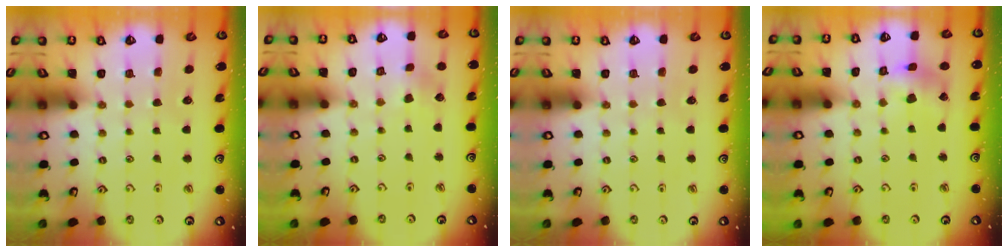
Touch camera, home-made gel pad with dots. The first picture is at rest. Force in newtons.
{"total": 1.3, "press": 1.3, "slide": 0.1}
{"total": 0.0}
{"total": 6.3, "press": 6.2, "slide": 0.7}